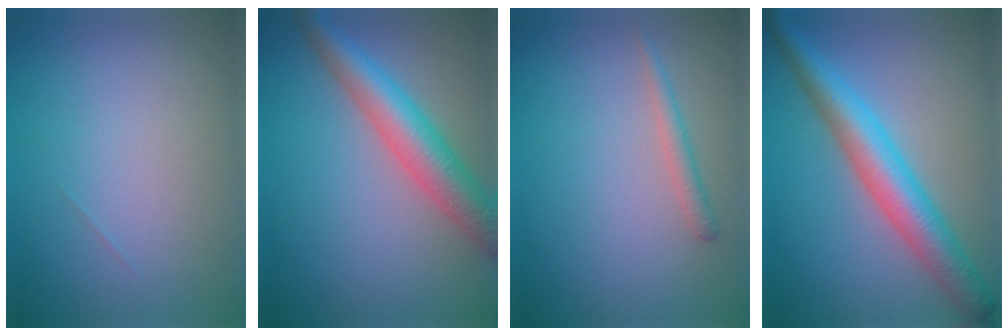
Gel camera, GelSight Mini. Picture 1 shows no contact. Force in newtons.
{"total": 5.6, "press": 5.6, "slide": 0.3}
{"total": 1.4, "press": 1.3, "slide": 0.1}
{"total": 5.8, "press": 5.8, "slide": 0.1}